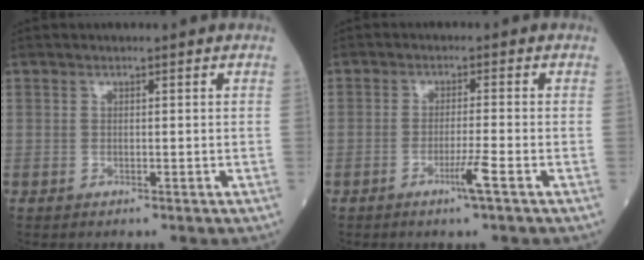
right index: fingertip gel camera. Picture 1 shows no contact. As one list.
[{"total": 3.4, "force": [-1.8, -0.7, 2.8], "torque": [-0.055, -0.008, -0.036]}]